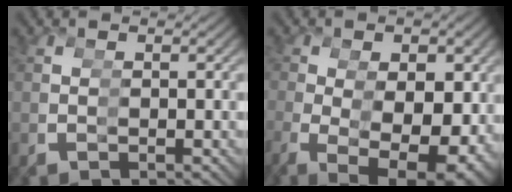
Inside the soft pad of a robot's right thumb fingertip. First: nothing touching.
{"total": 7.6, "force": [-0.9, 4.0, 6.4], "torque": [-0.104, -0.014, -0.003]}